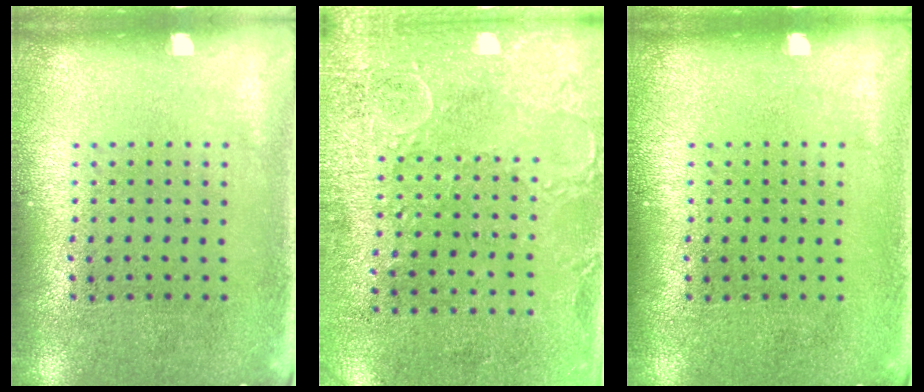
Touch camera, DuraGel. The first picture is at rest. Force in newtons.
{"total": 2.9, "press": 2.4, "slide": 1.7}
{"total": 0.0}